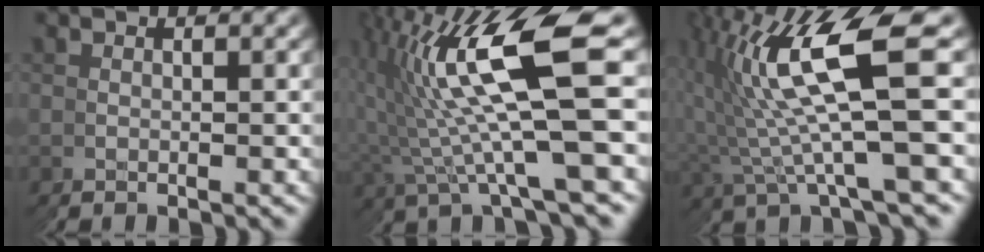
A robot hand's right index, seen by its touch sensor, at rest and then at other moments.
{"total": 10.8, "force": [1.9, 4.6, 9.6], "torque": [-0.162, 0.023, 0.027]}
{"total": 9.4, "force": [1.7, 4.1, 8.3], "torque": [-0.151, 0.022, 0.026]}